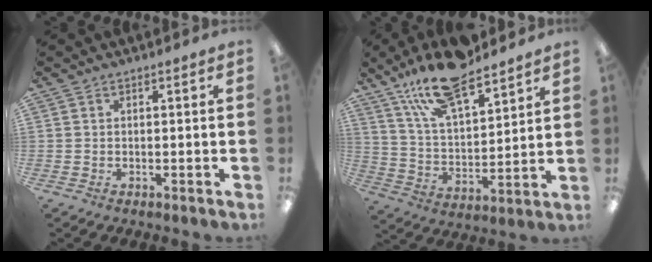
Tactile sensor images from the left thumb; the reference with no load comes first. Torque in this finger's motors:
{"motor_torque": [0.22, 0.22, 1.39, -1.38, 0.30]}